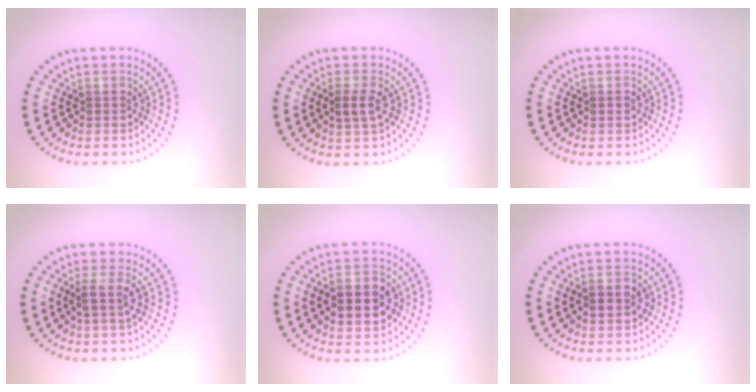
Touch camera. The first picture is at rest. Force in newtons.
{"total": 1.9, "press": 1.8, "slide": 0.6}
{"total": 0.6, "press": 0.6, "slide": 0.1}
{"total": 1.8, "press": 1.4, "slide": 1.2}
{"total": 5.3, "press": 5.3, "slide": 0.2}
{"total": 2.6, "press": 2.6, "slide": 0.1}